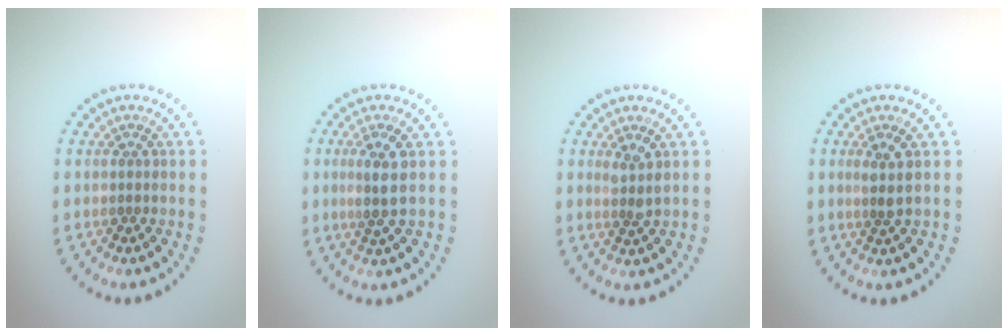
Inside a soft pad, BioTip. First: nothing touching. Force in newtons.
{"total": 2.3, "press": 2.0, "slide": 1.3}
{"total": 1.4, "press": 1.2, "slide": 0.8}
{"total": 1.5, "press": 1.2, "slide": 1.0}